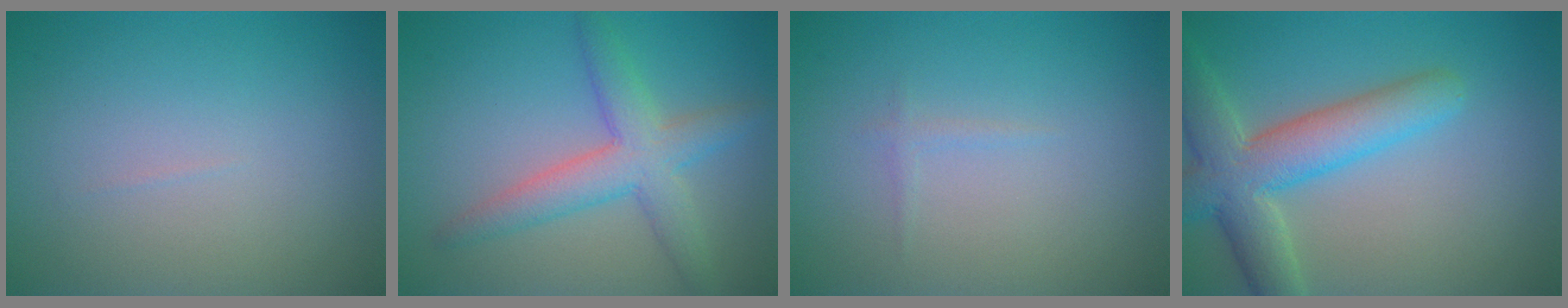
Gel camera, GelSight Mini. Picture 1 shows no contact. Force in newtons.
{"total": 4.6, "press": 4.6, "slide": 0.1}
{"total": 0.6, "press": 0.6, "slide": 0.0}
{"total": 6.7, "press": 6.7, "slide": 0.3}